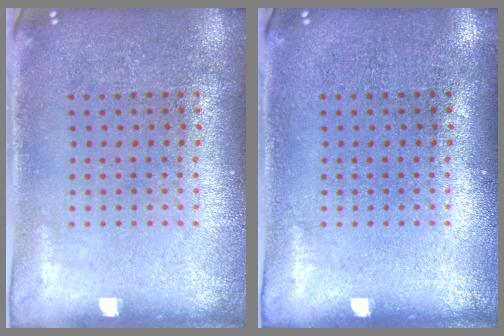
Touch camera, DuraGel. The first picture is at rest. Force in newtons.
{"total": 0.0}